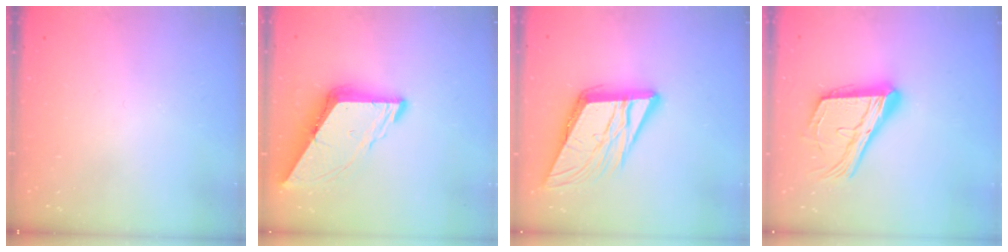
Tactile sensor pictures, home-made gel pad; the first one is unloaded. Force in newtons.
{"total": 9.9, "press": 9.9, "slide": 1.1}
{"total": 15.2, "press": 15.0, "slide": 2.6}
{"total": 21.0, "press": 20.9, "slide": 2.7}